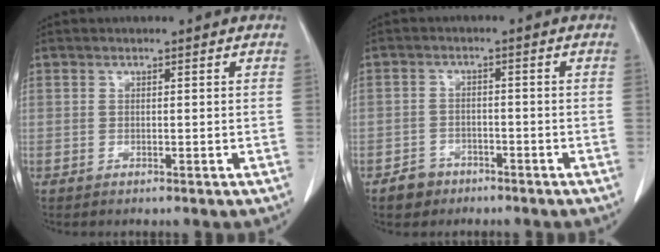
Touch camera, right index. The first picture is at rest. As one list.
[{"total": 3.5, "force": [-2.3, 2.6, 0.3], "torque": [-0.007, 0.011, -0.036]}]